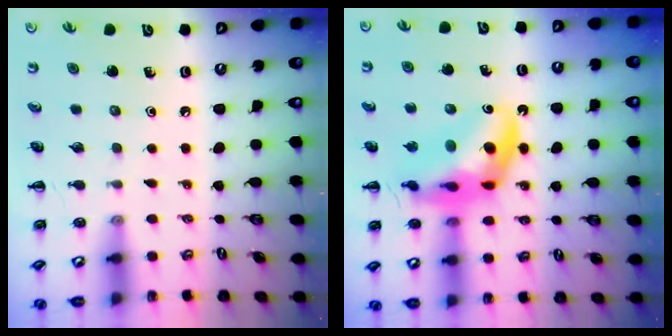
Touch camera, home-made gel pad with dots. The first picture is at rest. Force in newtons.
{"total": 16.8, "press": 16.3, "slide": 4.3}